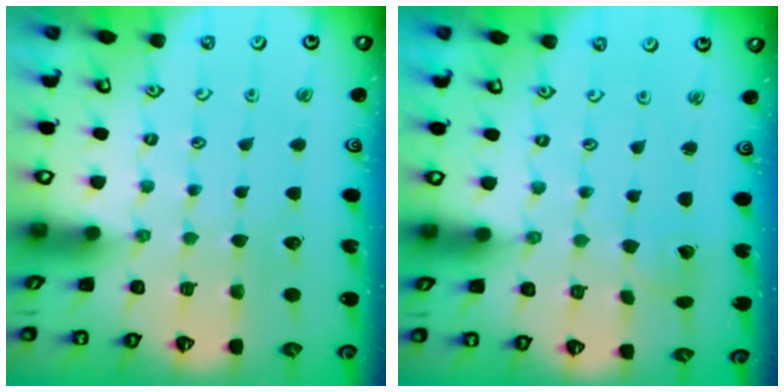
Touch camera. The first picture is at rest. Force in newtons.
{"total": 1.6, "press": 1.6, "slide": 0.1}